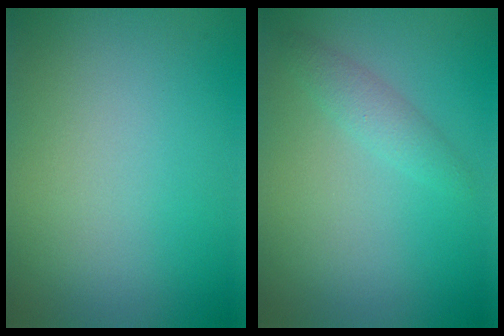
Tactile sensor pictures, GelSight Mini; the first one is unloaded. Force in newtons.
{"total": 1.7, "press": 1.7, "slide": 0.0}